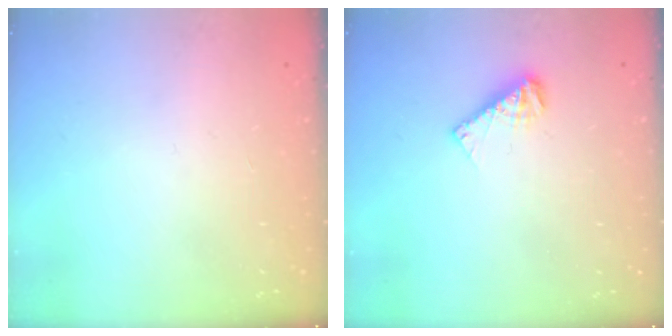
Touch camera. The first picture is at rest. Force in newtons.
{"total": 5.4, "press": 5.4, "slide": 0.5}